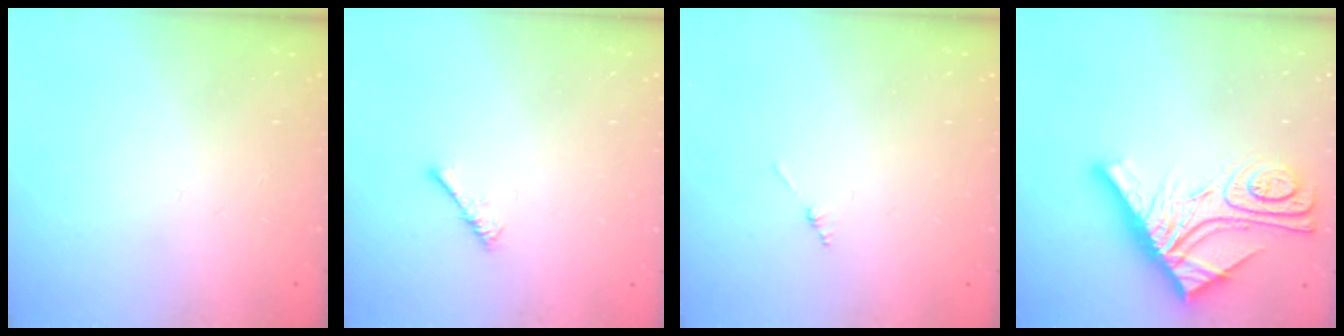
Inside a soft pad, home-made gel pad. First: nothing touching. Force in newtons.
{"total": 0.8, "press": 0.8, "slide": 0.3}
{"total": 0.8, "press": 0.8, "slide": 0.2}
{"total": 21.9, "press": 21.8, "slide": 2.1}